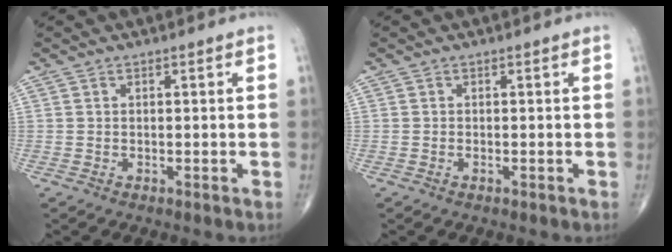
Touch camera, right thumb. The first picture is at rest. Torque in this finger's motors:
{"motor_torque": [0.16, 0.05, -0.09, -0.16, -0.01]}